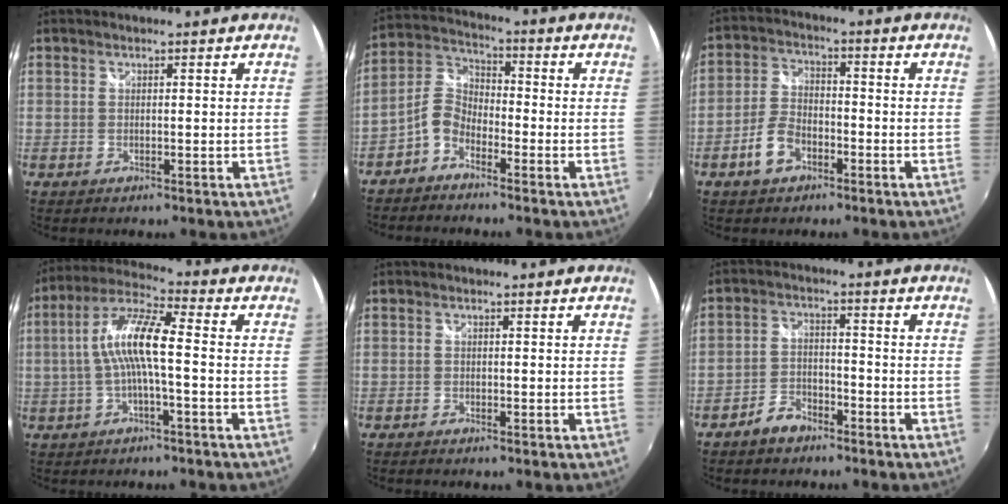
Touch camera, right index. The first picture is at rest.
{"total": 6.0, "force": [-3.9, 3.5, 2.9], "torque": [-0.067, 0.019, -0.086]}
{"total": 6.5, "force": [-3.6, 3.8, 3.9], "torque": [-0.087, 0.009, -0.065]}
{"total": 9.8, "force": [-0.9, 1.5, 9.6], "torque": [-0.199, 0.017, -0.016]}
{"total": 0.6, "force": [-0.6, 0.2, 0.2], "torque": [-0.006, -0.004, -0.014]}
{"total": 5.1, "force": [-4.0, 2.6, 1.9], "torque": [-0.053, 0.010, -0.070]}